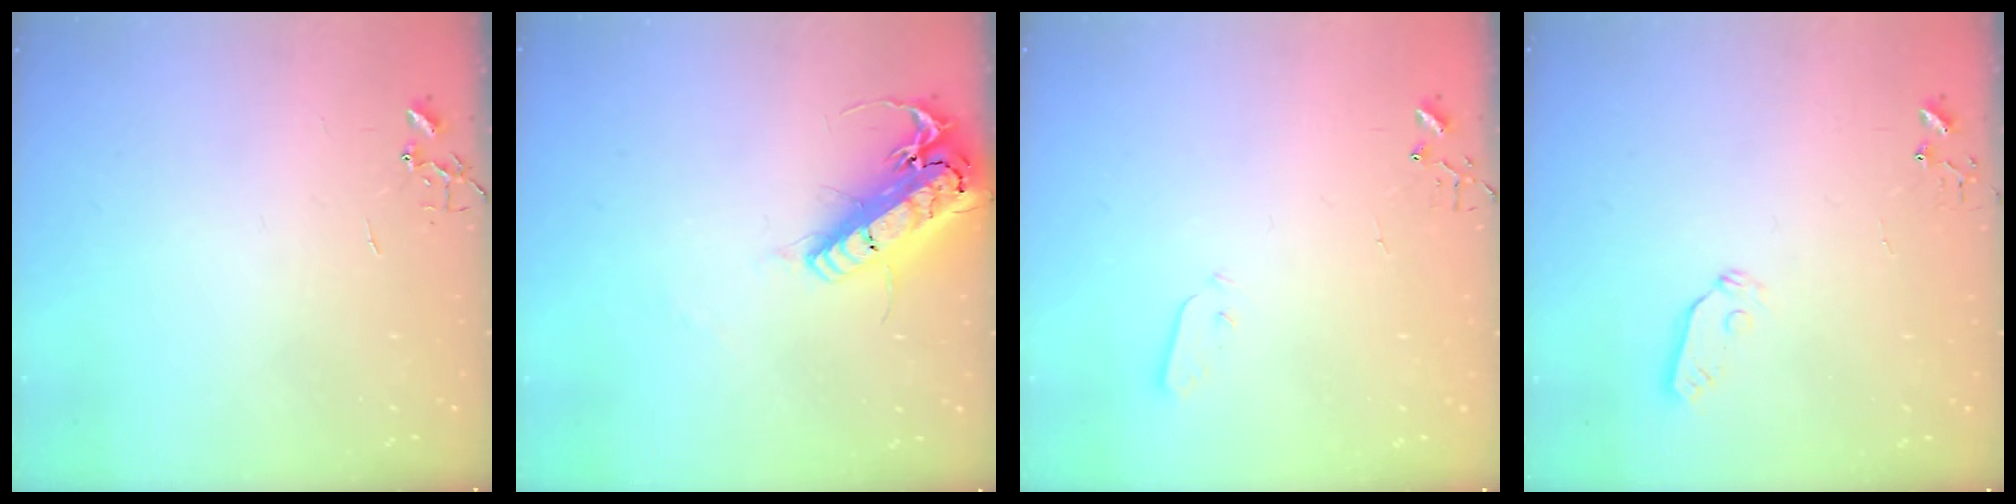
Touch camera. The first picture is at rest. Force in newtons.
{"total": 20.0, "press": 19.6, "slide": 4.1}
{"total": 2.5, "press": 2.5, "slide": 0.4}
{"total": 5.0, "press": 4.9, "slide": 0.6}